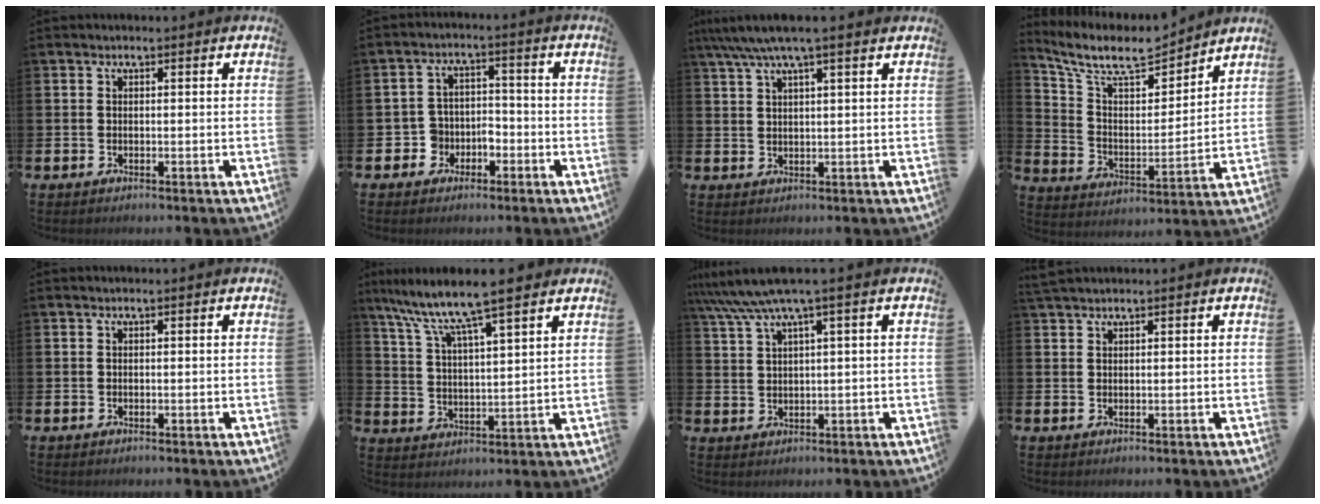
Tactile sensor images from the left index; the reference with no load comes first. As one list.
[{"total": 4.0, "force": [-2.2, 3.3, 0.5], "torque": [-0.029, 0.010, -0.046]}, {"total": 5.2, "force": [4.3, 0.5, 2.9], "torque": [-0.062, -0.007, 0.077]}, {"total": 8.9, "force": [7.8, 2.6, 3.3], "torque": [-0.107, -0.053, 0.137]}, {"total": 0.0}, {"total": 9.0, "force": [7.9, 0.8, 4.3], "torque": [-0.115, -0.038, 0.137]}, {"total": 5.6, "force": [3.7, 0.3, 4.3], "torque": [-0.092, -0.002, 0.063]}, {"total": 1.7, "force": [1.6, 0.3, 0.4], "torque": [-0.007, 0.002, 0.029]}]